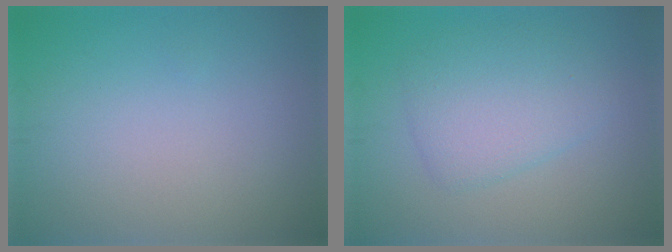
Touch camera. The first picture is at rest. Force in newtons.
{"total": 4.1, "press": 4.1, "slide": 0.1}